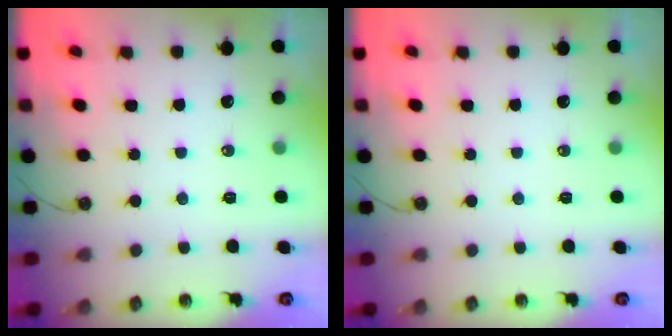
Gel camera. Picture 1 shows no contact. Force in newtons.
{"total": 0.0}